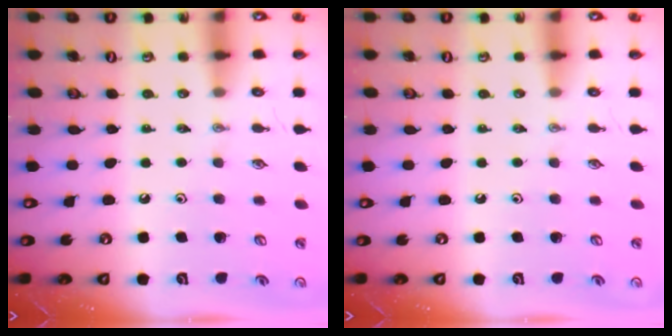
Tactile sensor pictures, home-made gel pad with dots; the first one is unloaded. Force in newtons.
{"total": 0.0}